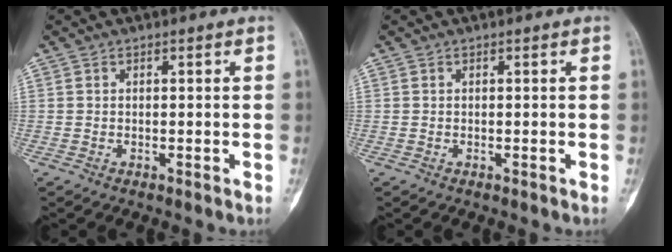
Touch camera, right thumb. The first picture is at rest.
{"total": 0.0}